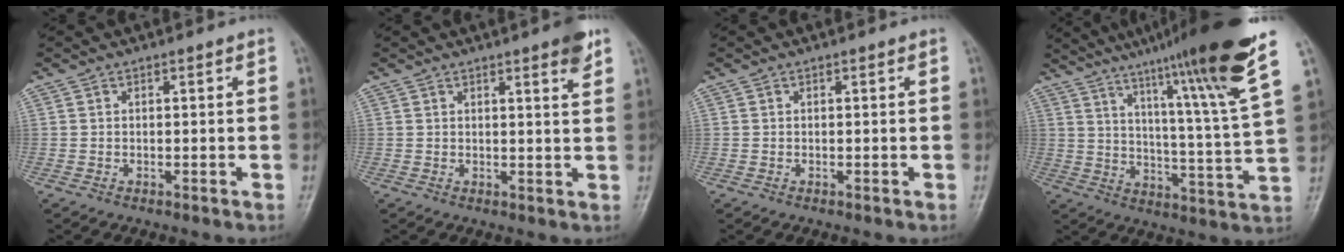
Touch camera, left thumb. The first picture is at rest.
{"total": 4.1, "force": [2.7, 0.5, 3.1], "torque": [-0.034, -0.014, 0.033]}
{"total": 0.0}
{"total": 22.0, "force": [14.5, 0.6, 16.6], "torque": [-0.229, -0.064, 0.211]}